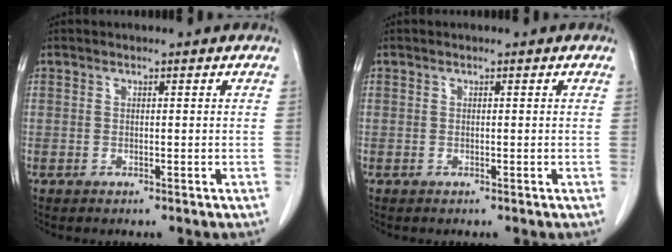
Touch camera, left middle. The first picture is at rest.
{"total": 0.0}